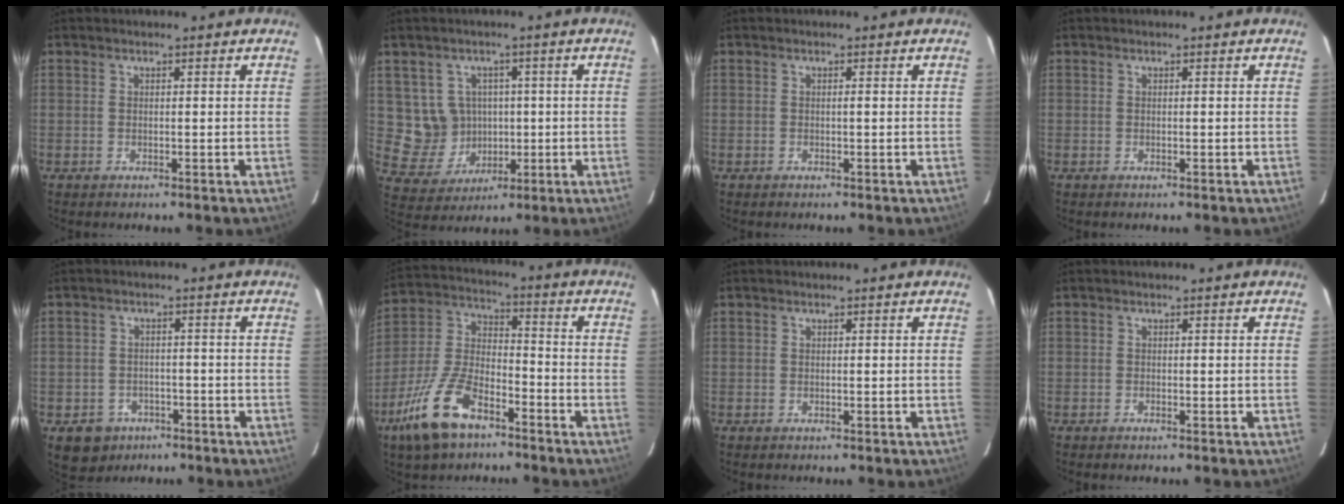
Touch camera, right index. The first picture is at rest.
{"total": 7.6, "force": [1.1, 7.3, 1.9], "torque": [-0.043, 0.019, 0.038]}
{"total": 0.0}
{"total": 0.0}
{"total": 5.2, "force": [-2.7, 4.4, 0.9], "torque": [-0.014, 0.008, -0.031]}
{"total": 13.1, "force": [-8.1, 5.4, 8.7], "torque": [-0.195, -0.005, -0.157]}
{"total": 0.0}
{"total": 0.0}